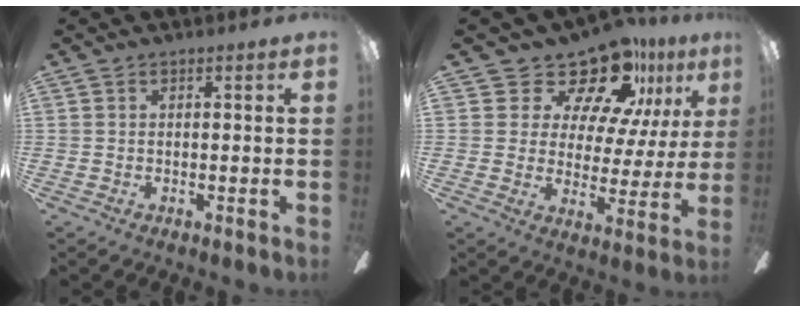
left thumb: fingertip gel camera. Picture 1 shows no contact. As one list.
[{"total": 16.7, "force": [12.9, 7.4, 7.5], "torque": [-0.143, -0.088, 0.226]}]